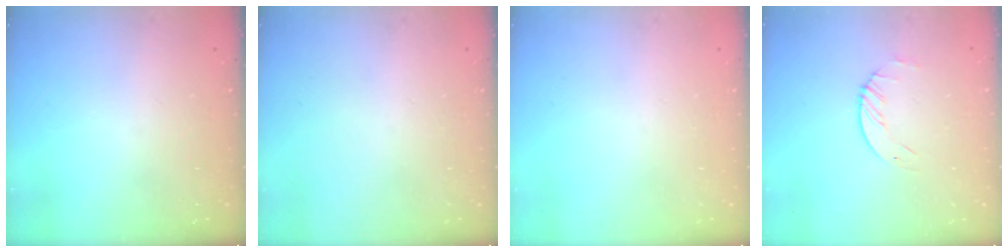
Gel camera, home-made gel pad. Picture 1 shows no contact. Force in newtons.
{"total": 0.0}
{"total": 0.0}
{"total": 1.6, "press": 1.6, "slide": 0.2}